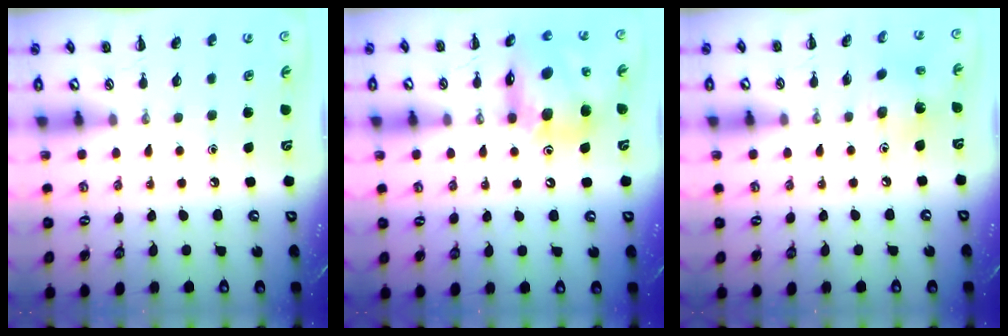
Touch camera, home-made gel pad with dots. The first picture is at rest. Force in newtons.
{"total": 15.7, "press": 15.3, "slide": 3.4}
{"total": 4.3, "press": 4.3, "slide": 0.6}